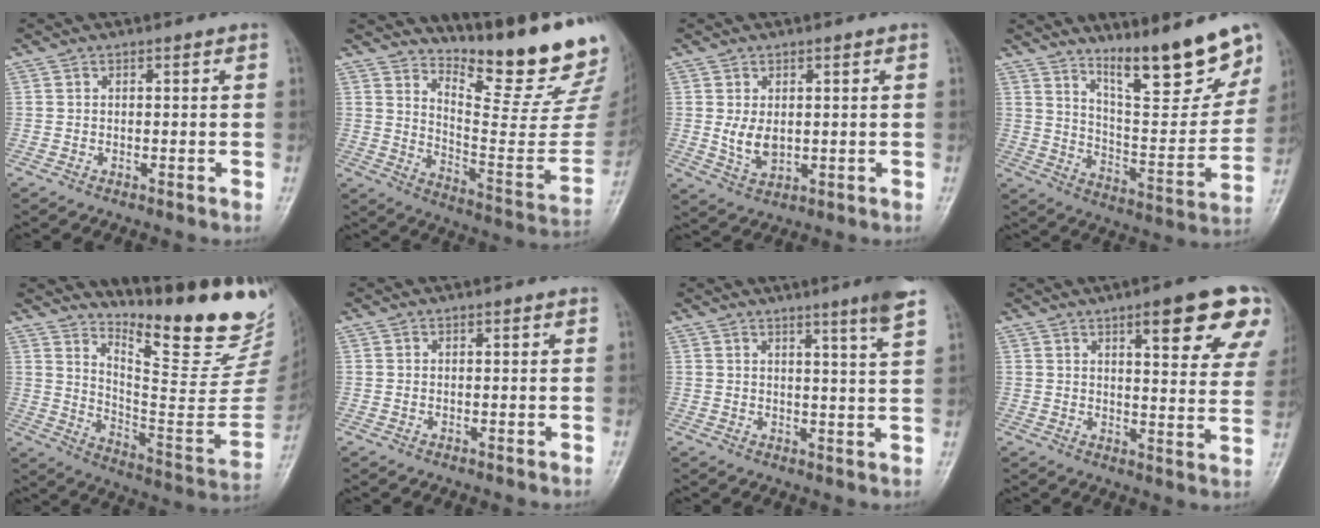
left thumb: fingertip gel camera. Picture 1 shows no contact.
{"total": 22.2, "force": [18.2, 4.4, 11.9], "torque": [-0.141, -0.162, 0.260]}
{"total": 4.5, "force": [0.5, 2.8, 3.5], "torque": [-0.054, -0.014, 0.018]}
{"total": 17.4, "force": [12.7, 3.5, 11.3], "torque": [-0.132, -0.087, 0.213]}
{"total": 24.4, "force": [19.4, 5.7, 13.7], "torque": [-0.162, -0.165, 0.272]}
{"total": 0.0}
{"total": 6.8, "force": [4.7, -0.5, 4.9], "torque": [-0.066, -0.027, 0.058]}
{"total": 15.9, "force": [8.6, 3.9, 12.8], "torque": [-0.133, -0.035, 0.108]}